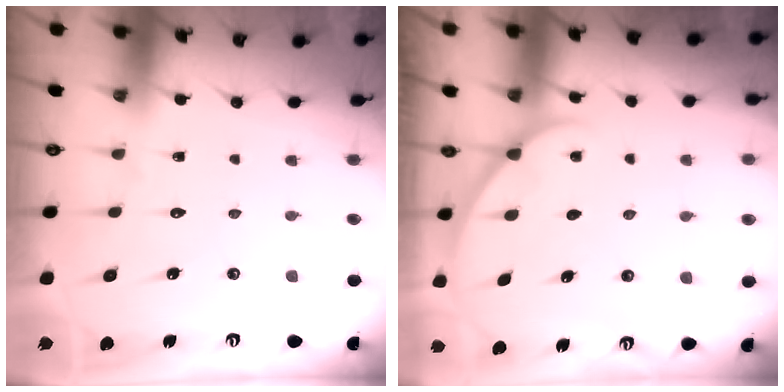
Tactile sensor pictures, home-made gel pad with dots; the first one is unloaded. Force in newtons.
{"total": 1.4, "press": 1.3, "slide": 0.1}